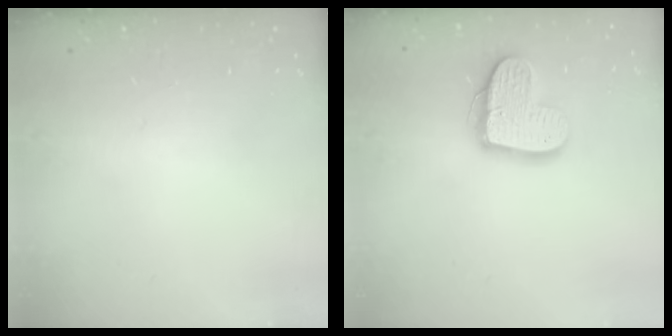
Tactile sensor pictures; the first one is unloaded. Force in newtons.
{"total": 15.4, "press": 15.4, "slide": 1.2}